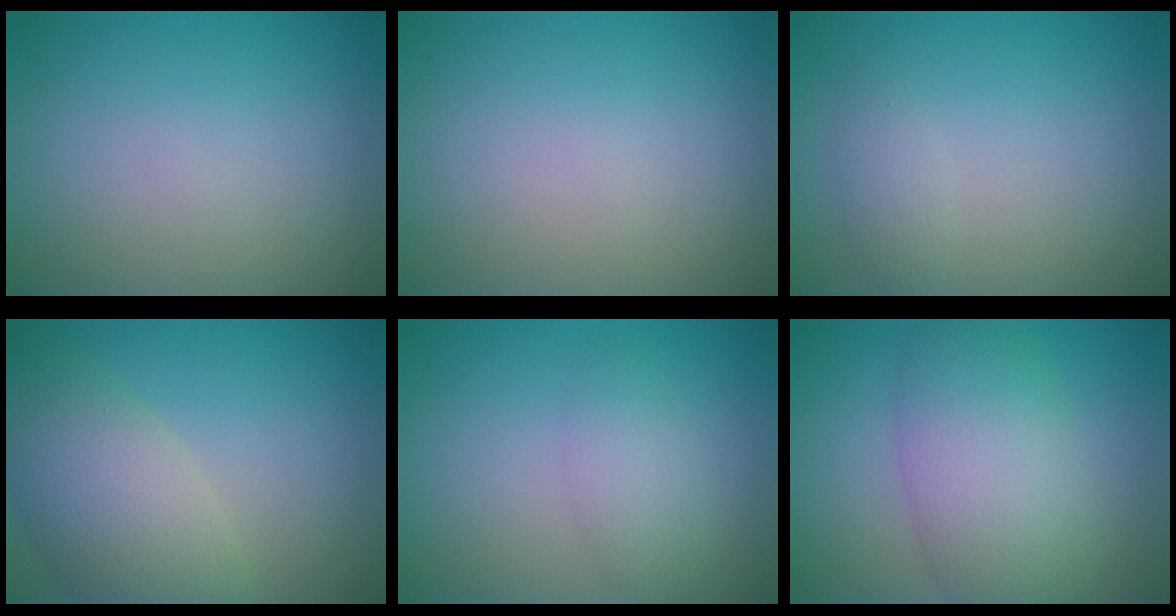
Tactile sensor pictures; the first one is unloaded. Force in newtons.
{"total": 0.0}
{"total": 1.3, "press": 1.3, "slide": 0.1}
{"total": 6.5, "press": 6.4, "slide": 0.4}
{"total": 2.3, "press": 2.3, "slide": 0.1}
{"total": 7.3, "press": 7.2, "slide": 0.5}